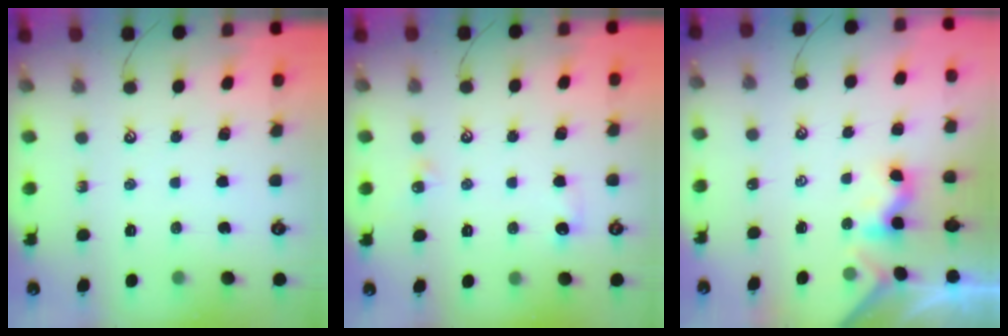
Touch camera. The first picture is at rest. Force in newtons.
{"total": 3.4, "press": 3.4, "slide": 0.6}
{"total": 1.6, "press": 1.5, "slide": 0.5}